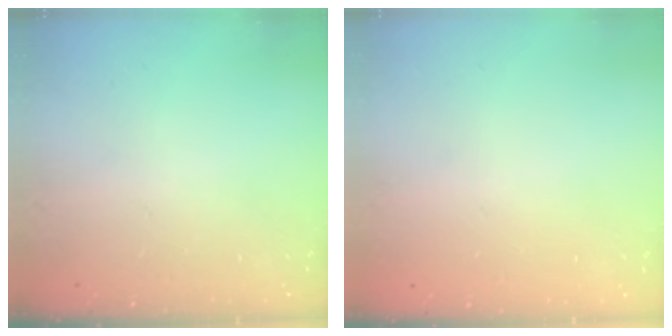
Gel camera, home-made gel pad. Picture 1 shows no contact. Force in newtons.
{"total": 0.0}